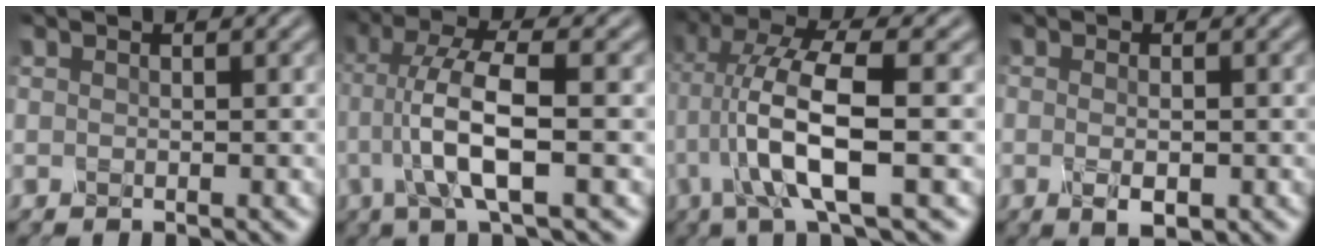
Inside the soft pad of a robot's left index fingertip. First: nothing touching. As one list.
[{"total": 6.6, "force": [-1.0, 1.6, 6.3], "torque": [-0.121, 0.003, -0.025]}, {"total": 8.1, "force": [-1.5, 1.8, 7.8], "torque": [-0.152, 0.012, -0.033]}, {"total": 1.9, "force": [-0.8, 0.7, 1.6], "torque": [-0.031, -0.008, -0.013]}]